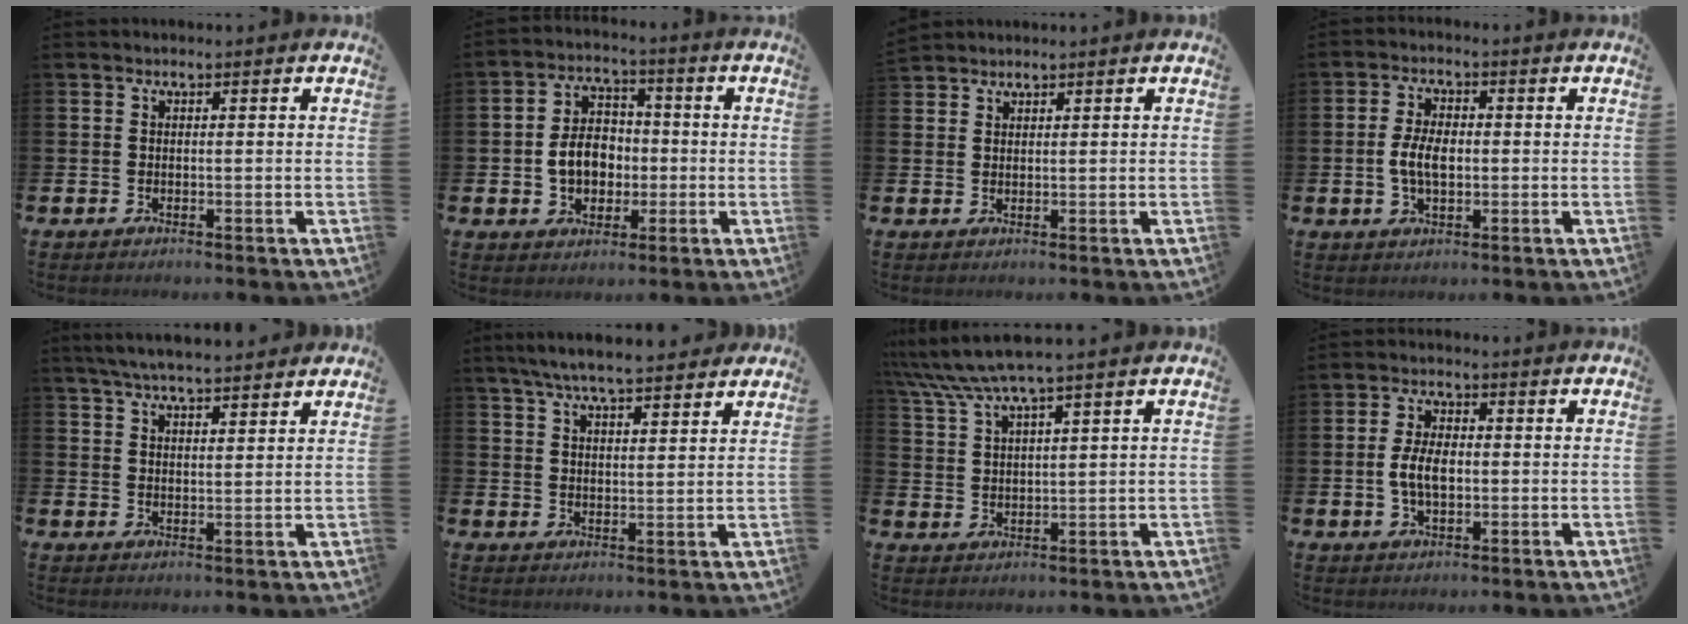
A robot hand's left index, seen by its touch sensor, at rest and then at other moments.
{"total": 6.5, "force": [-0.8, 5.3, 3.8], "torque": [-0.057, 0.008, -0.021]}
{"total": 1.8, "force": [1.8, 0.4, -0.3], "torque": [0.010, -0.004, 0.033]}
{"total": 4.5, "force": [-0.2, 2.5, 3.7], "torque": [-0.065, 0.000, -0.010]}
{"total": 5.6, "force": [5.3, 0.5, 1.6], "torque": [-0.043, -0.018, 0.098]}
{"total": 6.4, "force": [6.0, 0.7, 2.1], "torque": [-0.055, -0.023, 0.109]}
{"total": 6.3, "force": [5.3, 0.1, 3.3], "torque": [-0.083, -0.016, 0.094]}
{"total": 4.7, "force": [-0.2, 2.7, 3.9], "torque": [-0.067, 0.000, -0.010]}